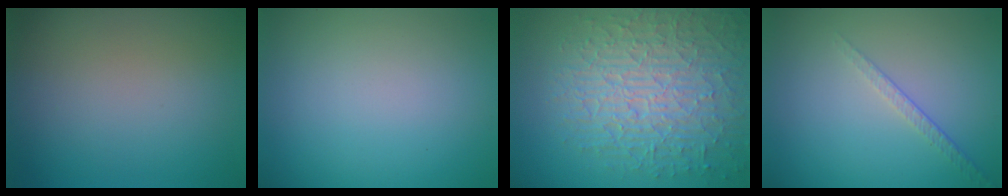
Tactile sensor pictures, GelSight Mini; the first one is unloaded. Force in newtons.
{"total": 0.0}
{"total": 8.8, "press": 6.2, "slide": 6.2}
{"total": 1.4, "press": 0.8, "slide": 1.1}